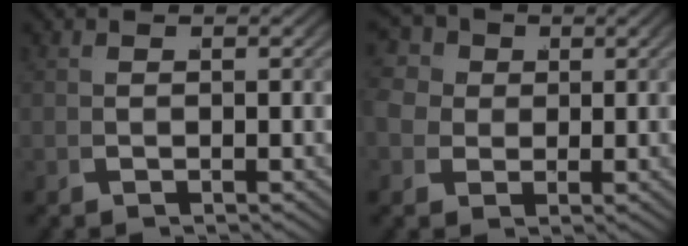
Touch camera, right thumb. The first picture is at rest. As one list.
[{"total": 8.2, "force": [1.4, 6.9, 4.2], "torque": [-0.089, -0.006, 0.021]}]